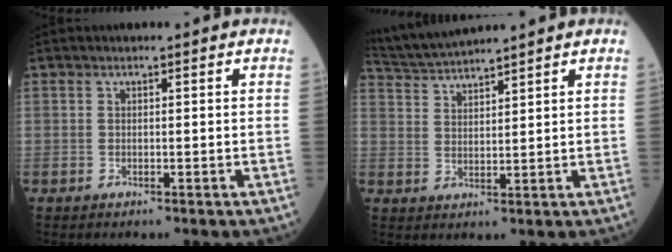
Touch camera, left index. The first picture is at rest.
{"total": 6.6, "force": [6.3, -1.1, 1.6], "torque": [-0.043, 0.018, 0.128]}